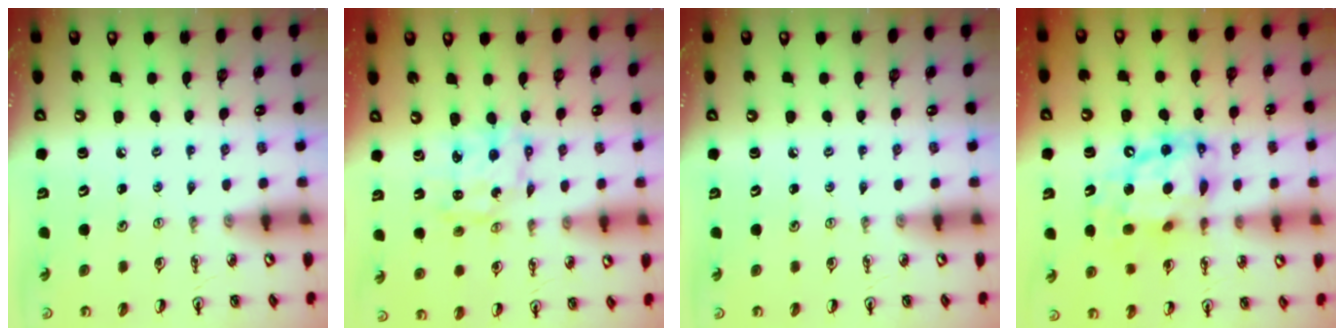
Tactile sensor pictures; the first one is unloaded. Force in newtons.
{"total": 5.9, "press": 5.9, "slide": 0.5}
{"total": 0.0}
{"total": 13.7, "press": 13.6, "slide": 1.0}